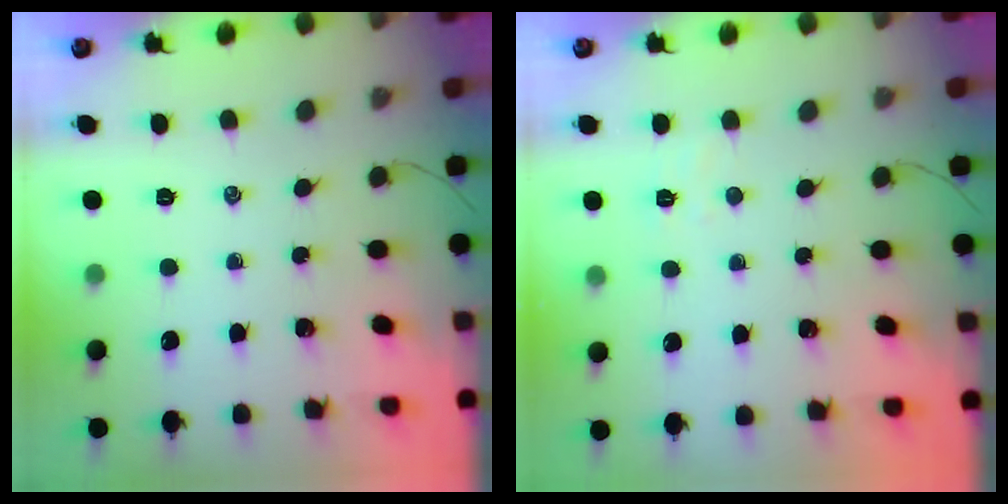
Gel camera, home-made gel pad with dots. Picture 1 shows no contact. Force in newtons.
{"total": 2.5, "press": 2.4, "slide": 0.8}